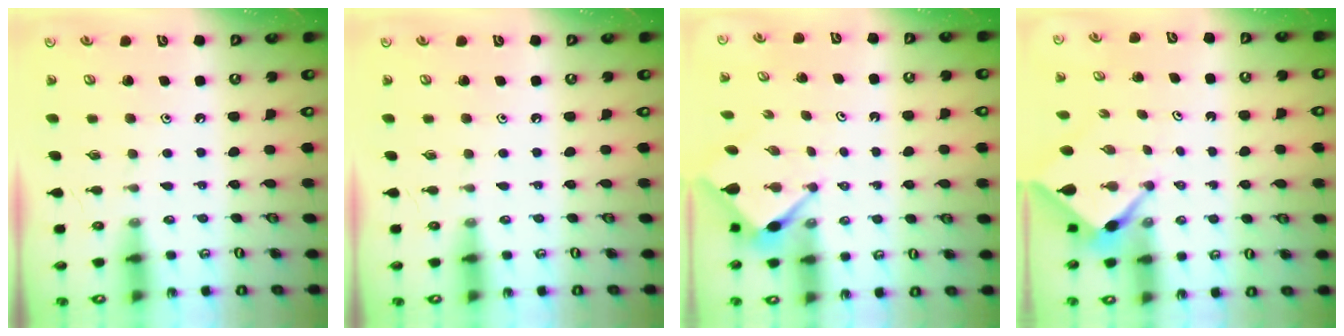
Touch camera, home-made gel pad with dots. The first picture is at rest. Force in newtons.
{"total": 0.0}
{"total": 2.9, "press": 2.9, "slide": 0.3}
{"total": 2.2, "press": 2.2, "slide": 0.1}